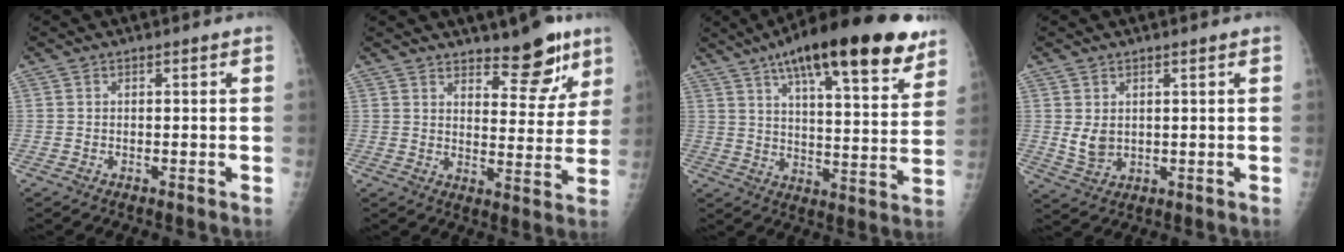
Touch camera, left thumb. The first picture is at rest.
{"total": 10.3, "force": [7.4, 4.0, 5.9], "torque": [-0.045, -0.052, 0.110]}
{"total": 24.9, "force": [16.1, 6.5, 17.9], "torque": [-0.244, -0.039, 0.237]}
{"total": 3.8, "force": [1.0, 2.8, 2.5], "torque": [-0.035, -0.015, 0.029]}